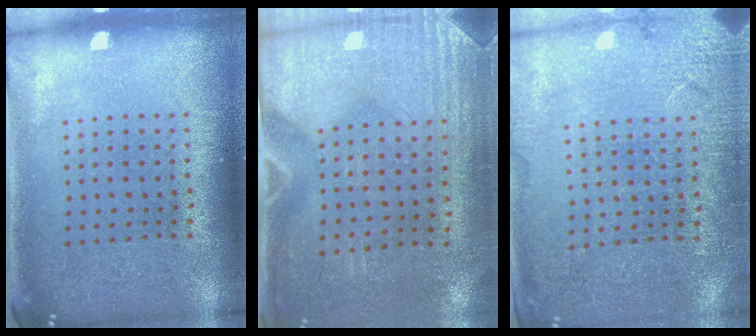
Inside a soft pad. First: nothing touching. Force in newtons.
{"total": 3.0, "press": 2.6, "slide": 1.5}
{"total": 2.8, "press": 2.8, "slide": 0.1}